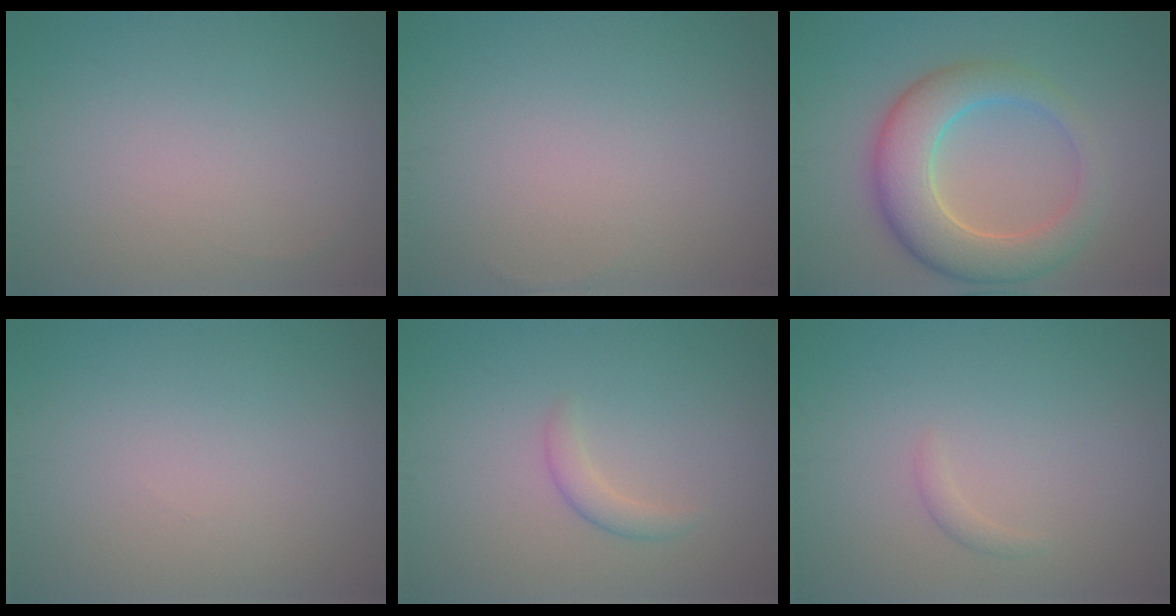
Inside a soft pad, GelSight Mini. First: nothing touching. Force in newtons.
{"total": 0.0}
{"total": 7.0, "press": 6.9, "slide": 0.7}
{"total": 0.0}
{"total": 1.5, "press": 1.5, "slide": 0.0}
{"total": 0.8, "press": 0.8, "slide": 0.0}